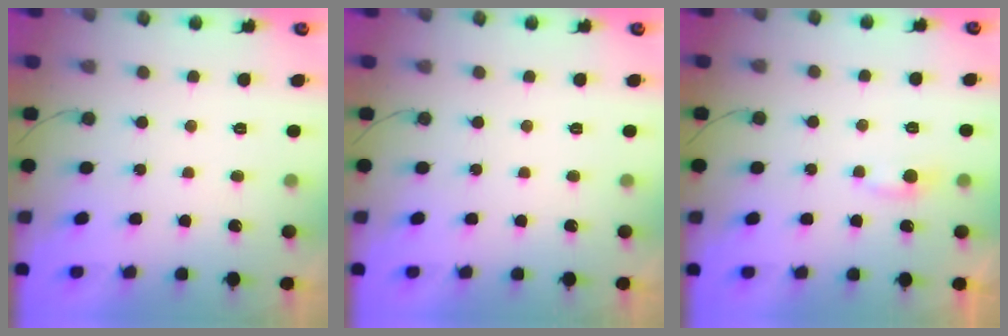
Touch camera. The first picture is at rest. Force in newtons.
{"total": 0.0}
{"total": 3.6, "press": 3.6, "slide": 0.4}